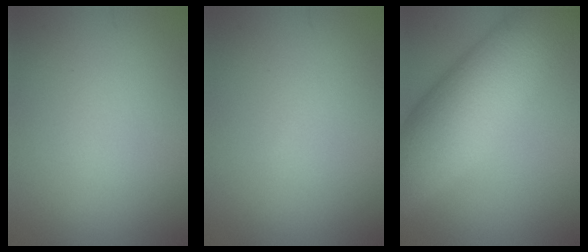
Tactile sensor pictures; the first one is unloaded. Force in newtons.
{"total": 0.0}
{"total": 11.3, "press": 11.3, "slide": 0.4}